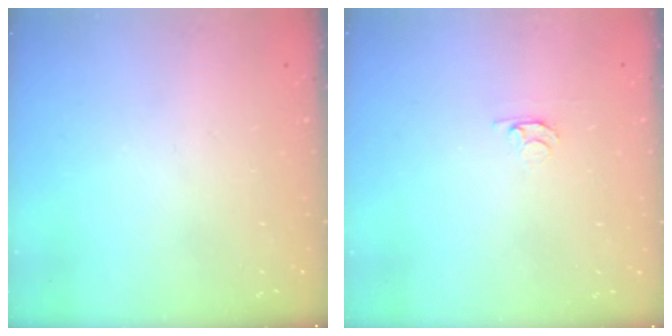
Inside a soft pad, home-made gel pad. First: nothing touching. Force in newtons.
{"total": 2.1, "press": 2.1, "slide": 0.2}